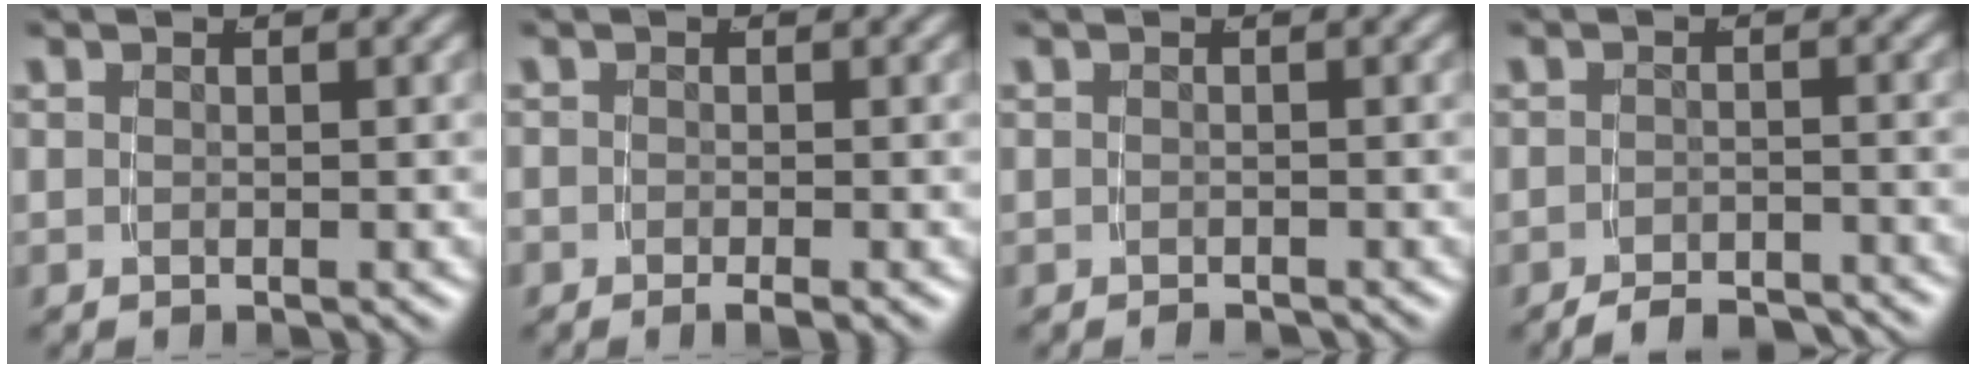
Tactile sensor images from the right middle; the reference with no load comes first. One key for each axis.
{"total": 1.6, "fx": -1.3, "fy": 0.4, "fz": 0.9, "tx": -0.008, "ty": 0.000, "tz": -0.025}
{"total": 1.0, "fx": -1.0, "fy": -0.1, "fz": 0.0, "tx": -0.004, "ty": -0.008, "tz": -0.012}
{"total": 3.7, "fx": -3.6, "fy": 0.4, "fz": 0.5, "tx": -0.004, "ty": -0.010, "tz": -0.058}